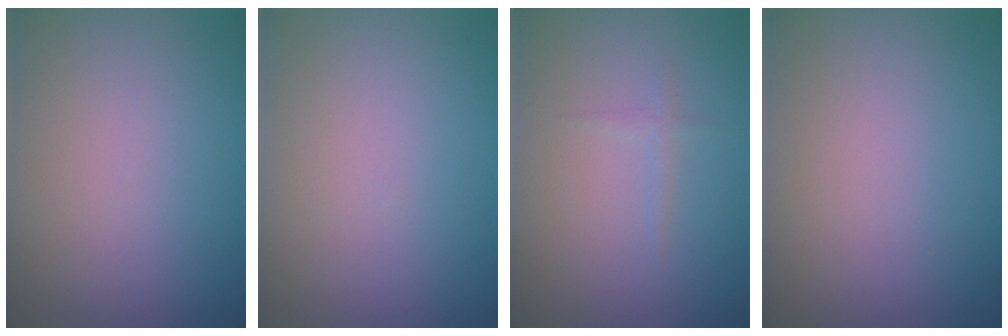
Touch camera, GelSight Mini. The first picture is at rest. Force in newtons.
{"total": 0.0}
{"total": 0.7, "press": 0.7, "slide": 0.0}
{"total": 0.0}